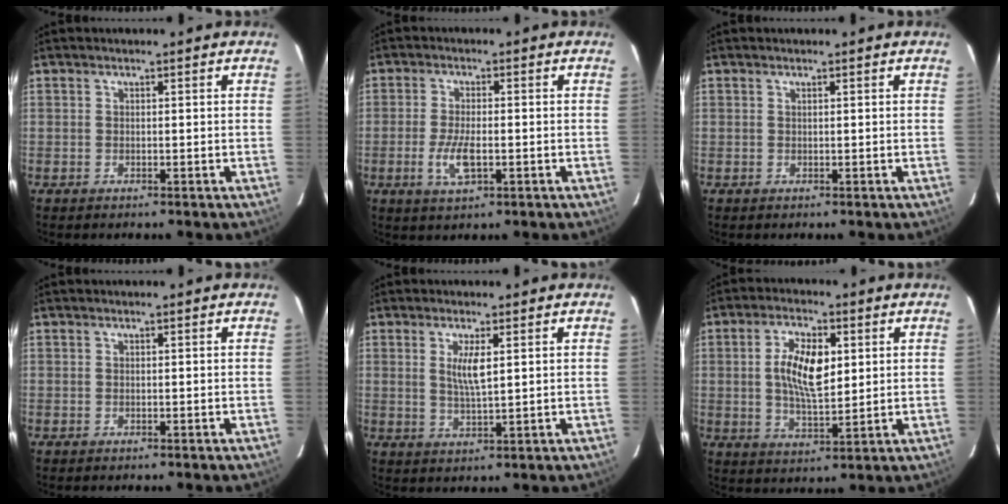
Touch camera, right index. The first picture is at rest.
{"total": 5.8, "force": [-1.7, 2.1, 5.1], "torque": [-0.110, -0.007, -0.033]}
{"total": 0.0}
{"total": 0.0}
{"total": 4.4, "force": [1.3, 0.8, 4.1], "torque": [-0.079, -0.006, 0.024]}
{"total": 9.5, "force": [1.8, 4.3, 8.3], "torque": [-0.155, 0.005, 0.035]}